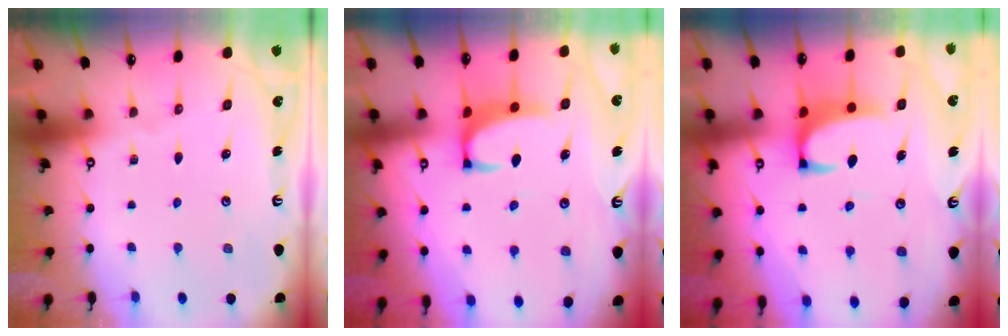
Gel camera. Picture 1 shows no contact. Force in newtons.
{"total": 2.7, "press": 2.5, "slide": 1.0}
{"total": 2.1, "press": 1.9, "slide": 1.0}